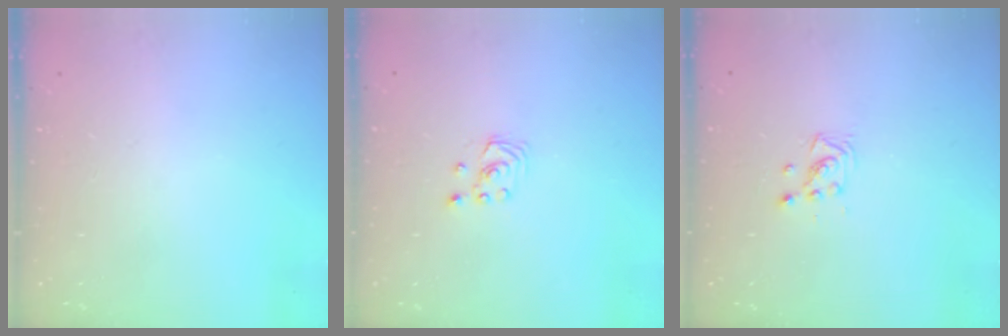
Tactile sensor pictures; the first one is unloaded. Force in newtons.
{"total": 1.8, "press": 1.8, "slide": 0.2}
{"total": 3.6, "press": 3.6, "slide": 0.3}